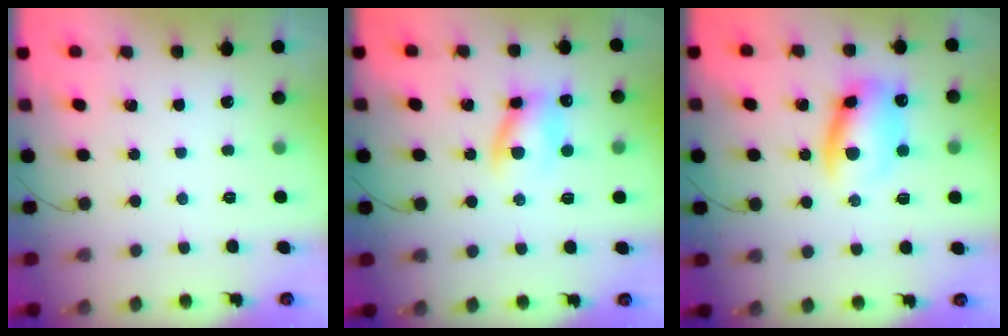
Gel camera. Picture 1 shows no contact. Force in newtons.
{"total": 9.1, "press": 8.9, "slide": 1.7}
{"total": 12.5, "press": 12.4, "slide": 2.0}